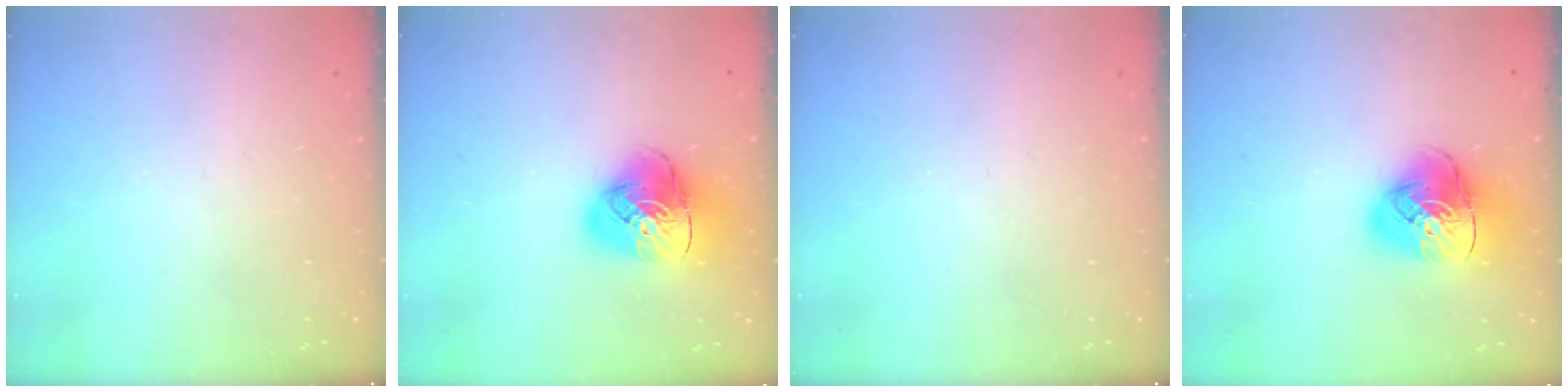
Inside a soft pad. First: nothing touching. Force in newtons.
{"total": 13.4, "press": 13.3, "slide": 1.7}
{"total": 0.0}
{"total": 13.4, "press": 13.3, "slide": 1.7}